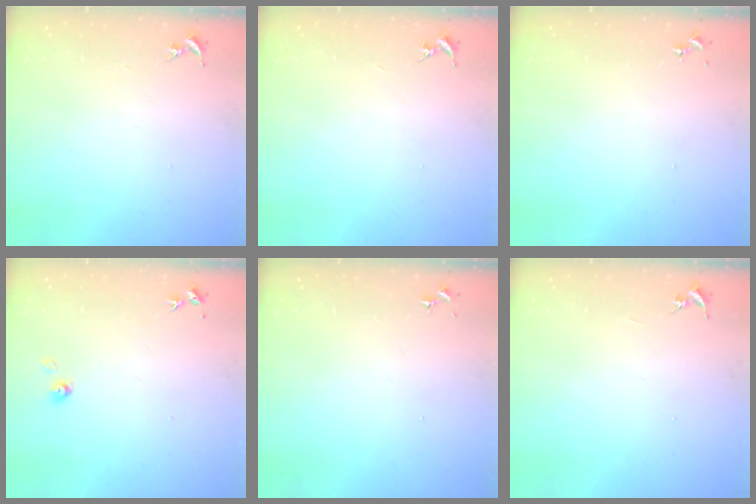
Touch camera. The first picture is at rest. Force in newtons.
{"total": 0.0}
{"total": 0.0}
{"total": 4.1, "press": 4.1, "slide": 0.4}
{"total": 0.0}
{"total": 0.0}